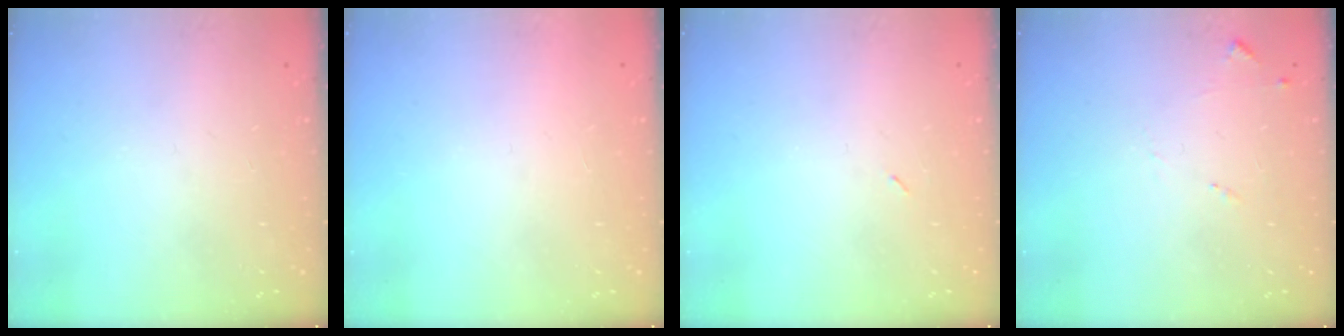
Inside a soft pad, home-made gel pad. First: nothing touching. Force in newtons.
{"total": 1.6, "press": 1.6, "slide": 0.1}
{"total": 2.2, "press": 2.1, "slide": 0.9}
{"total": 6.7, "press": 6.6, "slide": 0.6}